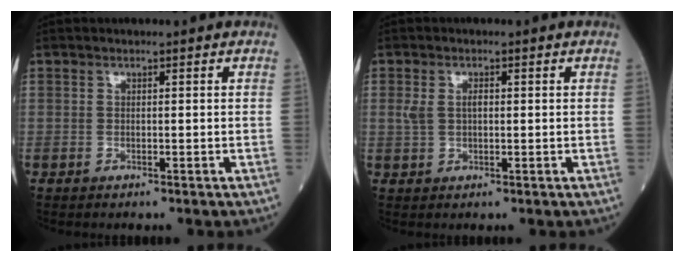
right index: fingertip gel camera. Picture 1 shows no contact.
{"total": 2.7, "force": [0.4, 1.5, 2.2], "torque": [-0.050, 0.016, 0.013]}